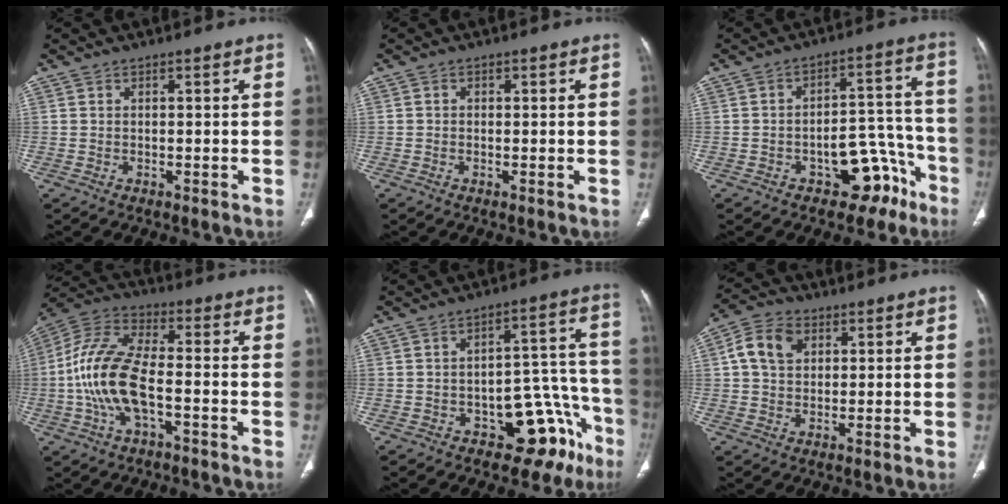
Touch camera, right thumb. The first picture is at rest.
{"total": 0.6, "force": [0.0, 0.6, 0.2], "torque": [0.000, 0.001, -0.003]}
{"total": 11.8, "force": [-6.8, 6.6, 7.0], "torque": [-0.044, 0.074, -0.089]}
{"total": 14.3, "force": [-3.0, 6.4, 12.4], "torque": [-0.266, 0.034, -0.060]}
{"total": 14.6, "force": [-7.9, 8.3, 9.0], "torque": [-0.048, 0.085, -0.100]}
{"total": 7.8, "force": [2.3, 5.8, 4.7], "torque": [-0.081, 0.009, 0.037]}